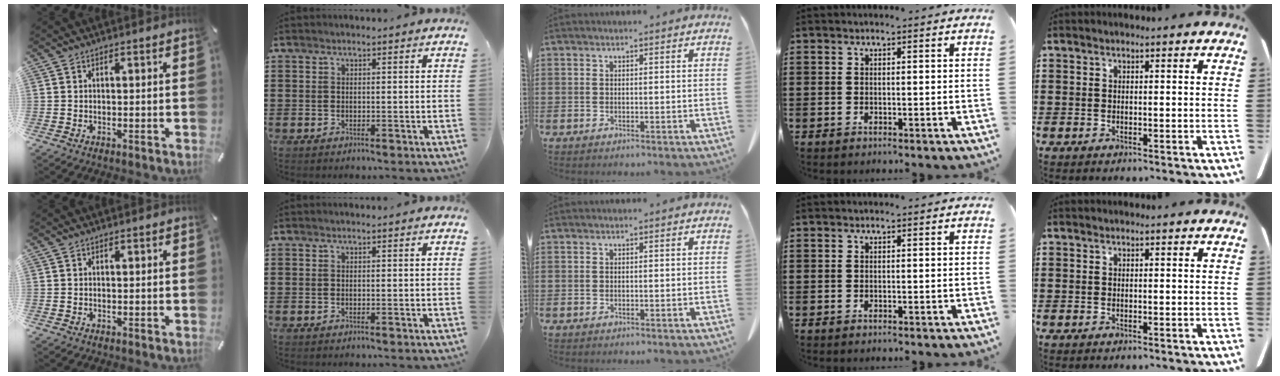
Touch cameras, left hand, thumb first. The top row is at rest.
{}